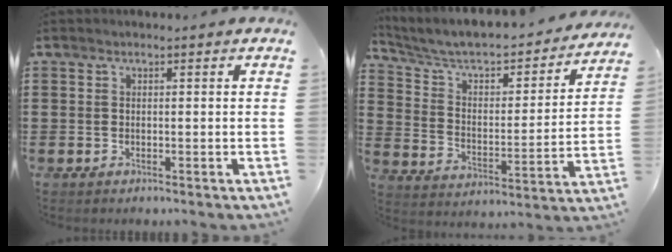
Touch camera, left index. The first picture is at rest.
{"total": 5.6, "force": [4.7, 1.8, 2.5], "torque": [-0.073, -0.038, 0.074]}